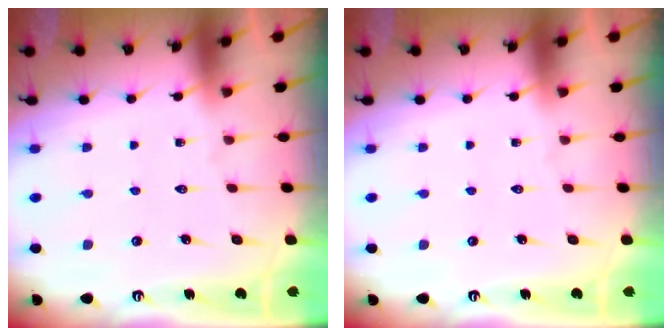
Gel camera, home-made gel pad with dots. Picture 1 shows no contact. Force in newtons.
{"total": 0.0}